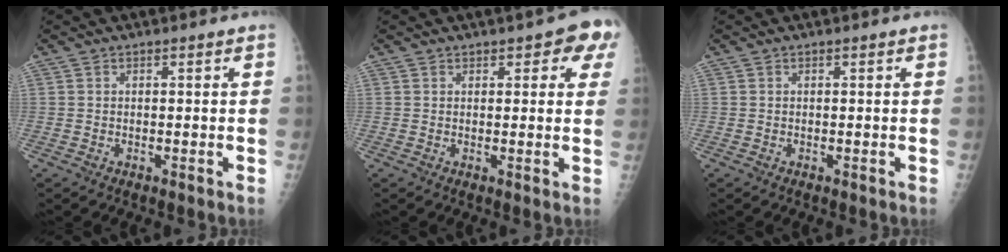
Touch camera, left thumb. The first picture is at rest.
{"total": 5.8, "force": [3.1, 2.7, 4.1], "torque": [-0.011, -0.005, 0.027]}
{"total": 0.0}